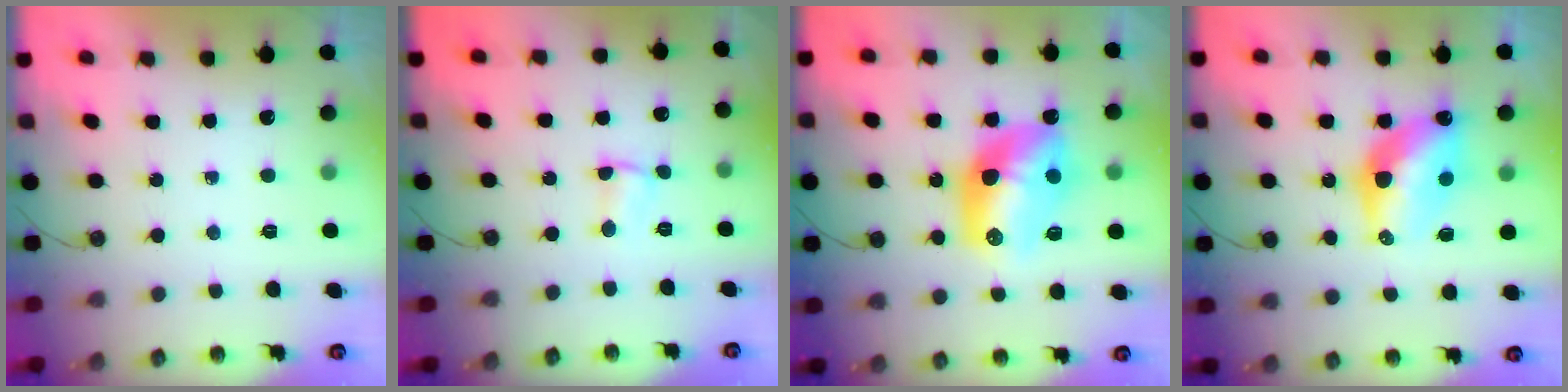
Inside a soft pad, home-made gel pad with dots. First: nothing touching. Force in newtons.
{"total": 3.8, "press": 1.6, "slide": 3.4}
{"total": 14.8, "press": 14.8, "slide": 1.3}
{"total": 12.3, "press": 12.3, "slide": 1.0}